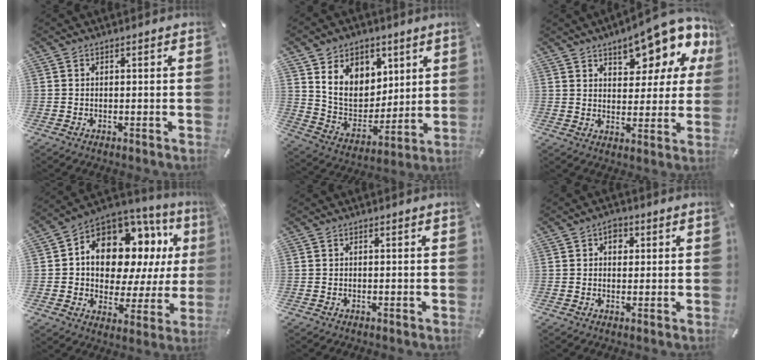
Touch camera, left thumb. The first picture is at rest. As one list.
[{"total": 11.8, "force": [5.2, 10.0, 3.7], "torque": [-0.072, -0.039, 0.107]}, {"total": 13.9, "force": [10.1, 6.1, 7.3], "torque": [-0.098, -0.073, 0.173]}, {"total": 14.8, "force": [5.4, 10.4, 9.0], "torque": [-0.156, -0.049, 0.096]}, {"total": 0.0}, {"total": 2.9, "force": [0.9, 2.2, 1.7], "torque": [-0.013, -0.002, 0.008]}]